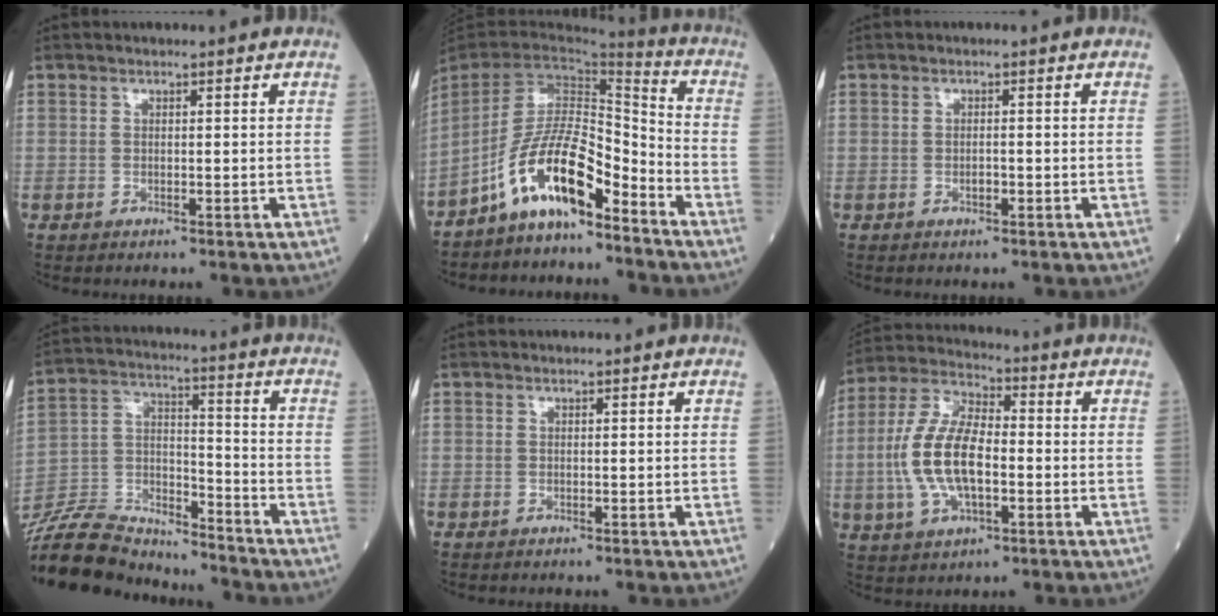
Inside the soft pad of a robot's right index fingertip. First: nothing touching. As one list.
[{"total": 11.6, "force": [-7.6, 3.1, 8.2], "torque": [-0.162, 0.017, -0.144]}, {"total": 1.2, "force": [-0.4, 0.5, 1.0], "torque": [-0.020, -0.001, -0.006]}, {"total": 15.7, "force": [-15.1, 3.2, 2.5], "torque": [-0.054, 0.033, -0.269]}, {"total": 0.0}, {"total": 13.1, "force": [-1.6, 5.8, 11.7], "torque": [-0.253, 0.014, -0.031]}]